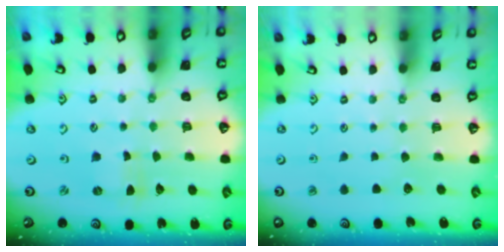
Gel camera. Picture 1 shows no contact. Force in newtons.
{"total": 0.0}